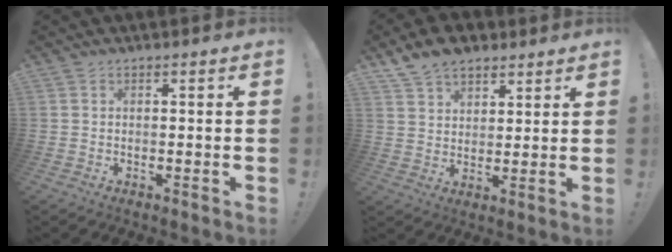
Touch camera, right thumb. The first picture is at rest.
{"total": 9.1, "force": [7.0, 5.1, 2.8], "torque": [-0.053, -0.038, 0.137]}